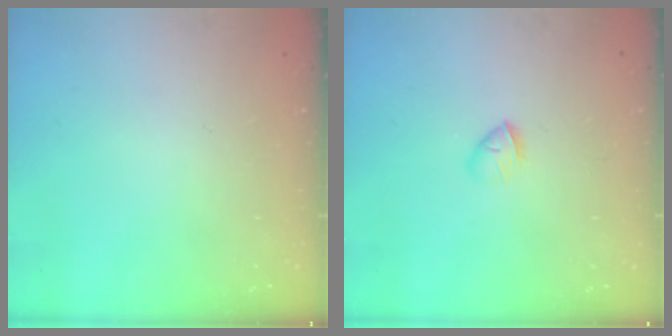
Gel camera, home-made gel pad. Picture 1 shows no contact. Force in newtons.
{"total": 3.4, "press": 3.2, "slide": 1.0}